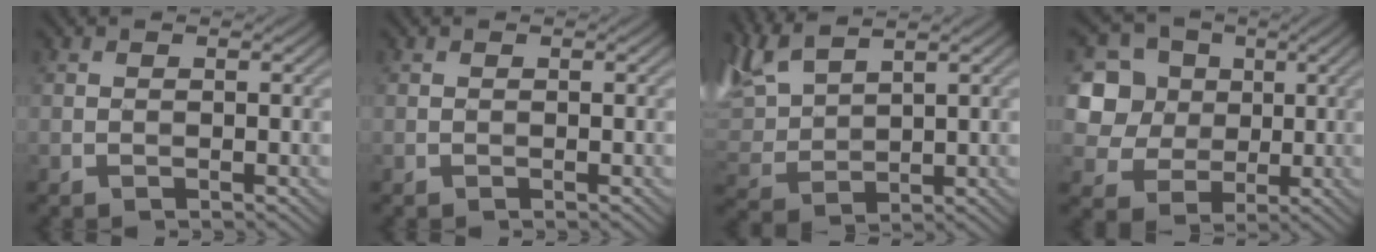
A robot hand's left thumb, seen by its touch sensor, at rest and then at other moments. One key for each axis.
{"total": 0.0}
{"total": 7.3, "fx": 5.7, "fy": 2.4, "fz": 3.9, "tx": -0.116, "ty": 0.022, "tz": 0.122}
{"total": 9.4, "fx": 2.4, "fy": 8.2, "fz": 3.7, "tx": -0.132, "ty": 0.014, "tz": 0.050}